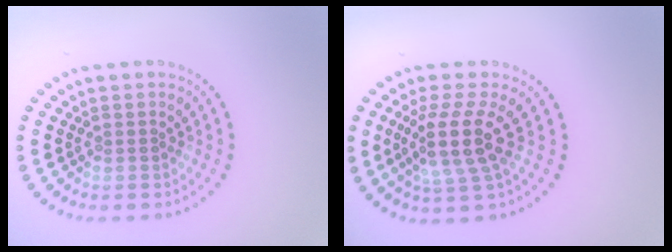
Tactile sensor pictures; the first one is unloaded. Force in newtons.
{"total": 4.4, "press": 3.4, "slide": 2.7}